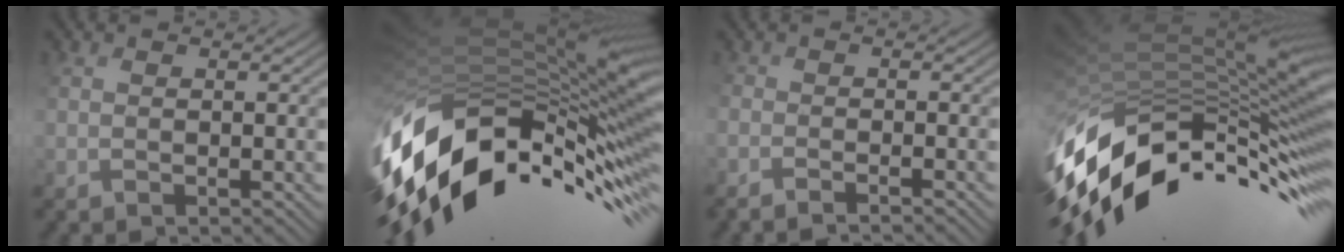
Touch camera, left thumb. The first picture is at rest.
{"total": 16.3, "force": [-5.8, 7.2, 13.4], "torque": [-0.291, -0.017, -0.083]}
{"total": 2.7, "force": [-2.6, 0.0, 0.5], "torque": [-0.004, 0.000, -0.048]}
{"total": 15.0, "force": [-6.1, 6.0, 12.3], "torque": [-0.263, 0.003, -0.097]}